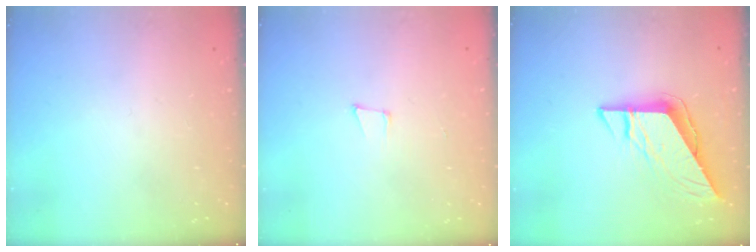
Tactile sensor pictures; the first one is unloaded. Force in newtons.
{"total": 5.0, "press": 4.2, "slide": 2.7}
{"total": 8.8, "press": 8.7, "slide": 0.8}